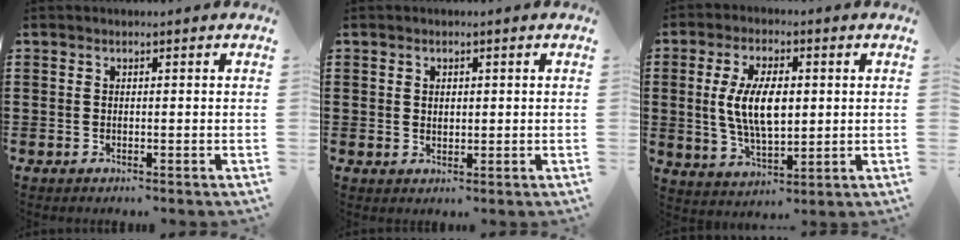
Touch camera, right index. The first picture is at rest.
{"total": 1.2, "force": [0.7, 0.8, 0.5], "torque": [-0.011, 0.005, 0.013]}
{"total": 9.1, "force": [0.8, 4.2, 8.0], "torque": [-0.158, 0.005, 0.011]}